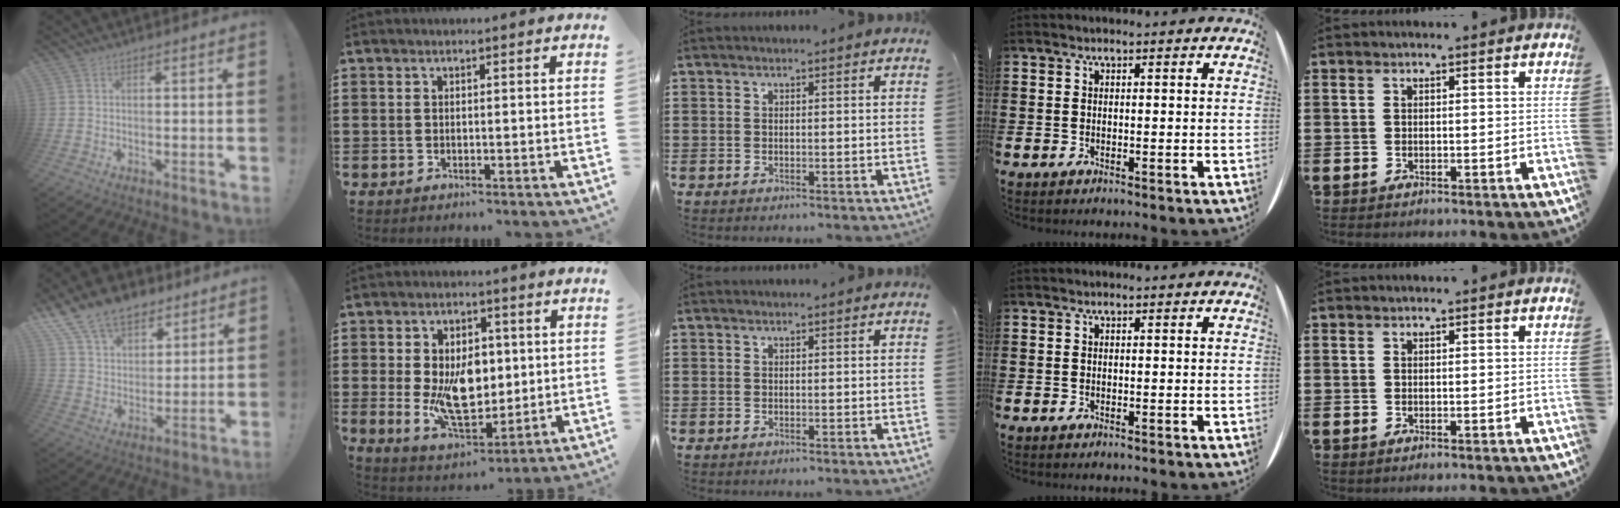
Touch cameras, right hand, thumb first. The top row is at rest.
{"thumb": {"total": 14.8, "force": [10.5, 9.0, 5.4], "torque": [-0.106, -0.065, 0.201]}, "index": {"total": 11.1, "force": [0.2, 6.7, 8.9], "torque": [-0.163, 0.001, 0.002]}}